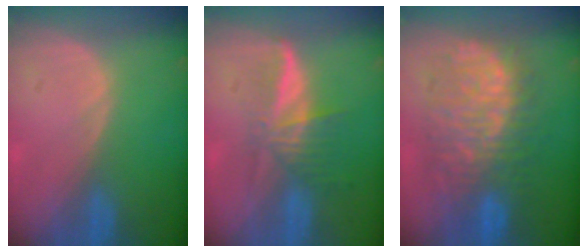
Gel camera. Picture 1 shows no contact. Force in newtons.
{"total": 6.0, "press": 5.5, "slide": 2.4}
{"total": 12.3, "press": 12.2, "slide": 1.3}